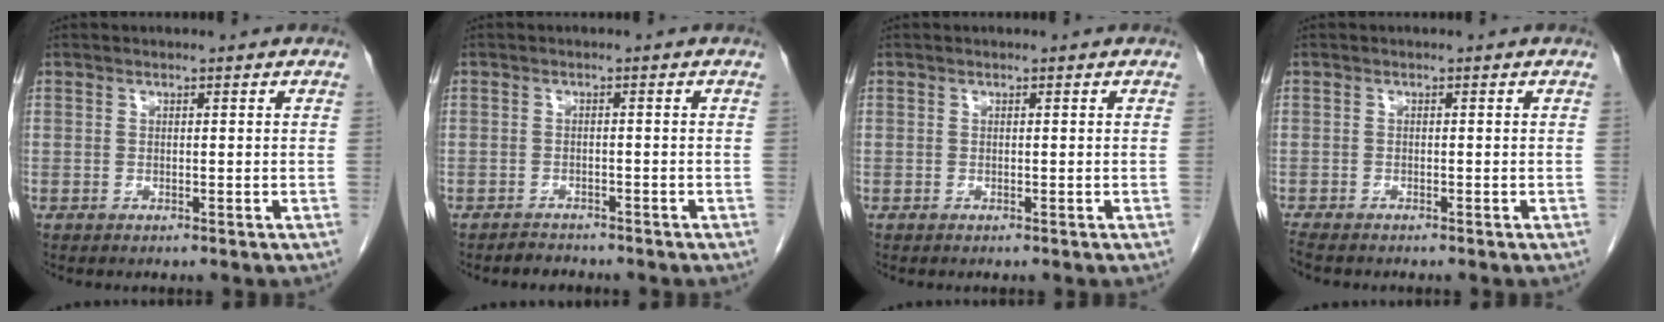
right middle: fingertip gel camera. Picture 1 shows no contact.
{"total": 1.7, "force": [-1.6, 0.6, 0.0], "torque": [-0.006, -0.003, -0.023]}
{"total": 0.0}
{"total": 2.9, "force": [-2.5, 0.7, 1.3], "torque": [-0.025, -0.008, -0.039]}